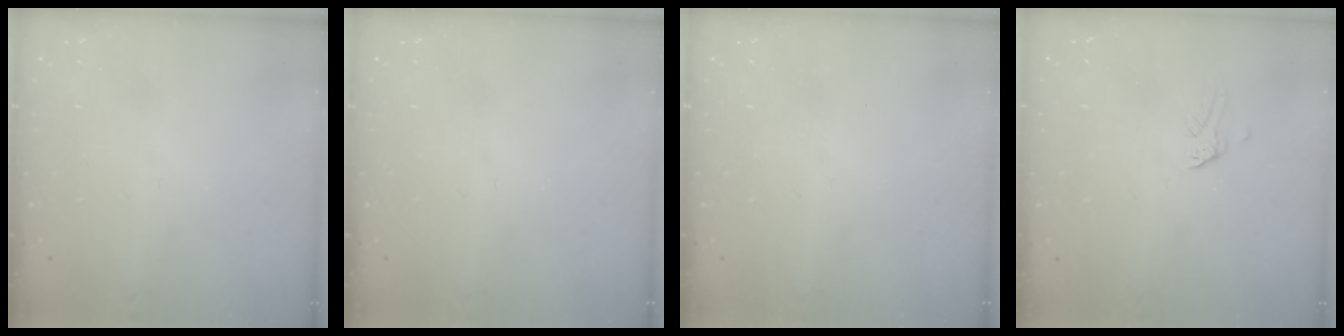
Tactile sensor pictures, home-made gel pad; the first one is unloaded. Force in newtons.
{"total": 0.0}
{"total": 0.0}
{"total": 0.0}